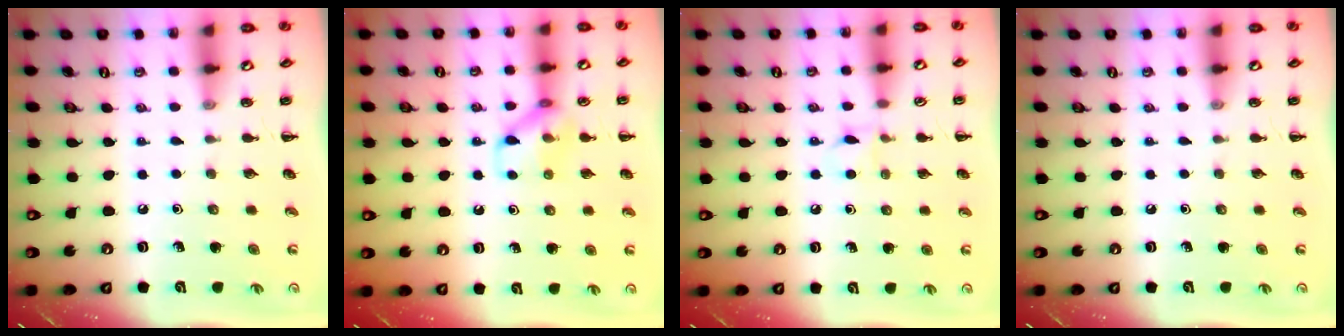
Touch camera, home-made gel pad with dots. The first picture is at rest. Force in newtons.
{"total": 9.3, "press": 9.3, "slide": 0.1}
{"total": 4.9, "press": 4.6, "slide": 1.6}
{"total": 0.0}